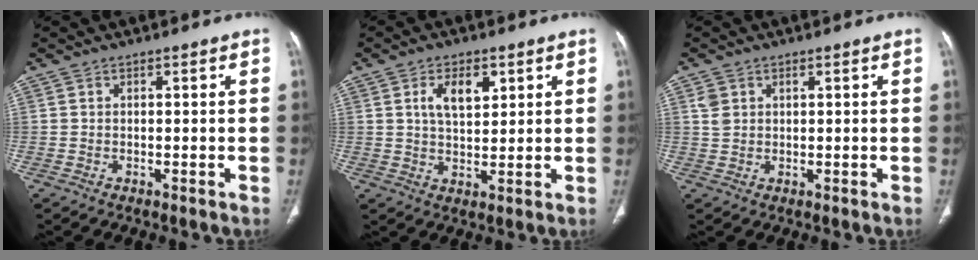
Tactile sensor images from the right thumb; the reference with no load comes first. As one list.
[{"total": 6.4, "force": [2.5, 3.5, 4.8], "torque": [-0.071, -0.012, 0.047]}, {"total": 2.4, "force": [1.0, 1.9, 1.1], "torque": [-0.017, -0.003, 0.025]}]